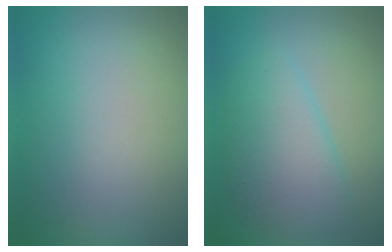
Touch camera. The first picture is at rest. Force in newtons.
{"total": 4.3, "press": 4.3, "slide": 0.1}